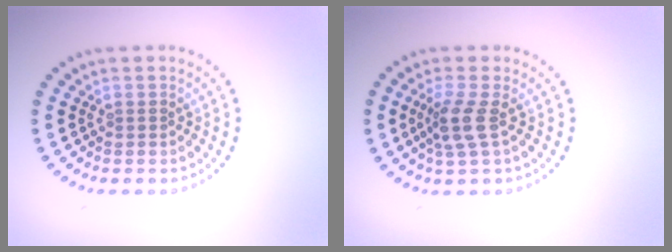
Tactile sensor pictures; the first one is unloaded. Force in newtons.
{"total": 2.6, "press": 2.0, "slide": 1.7}